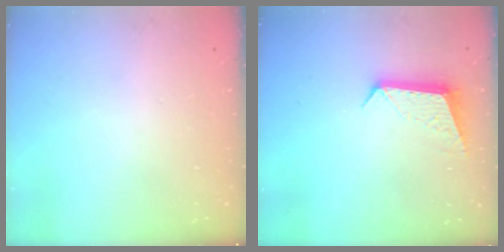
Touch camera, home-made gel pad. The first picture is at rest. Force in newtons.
{"total": 10.4, "press": 10.4, "slide": 0.8}